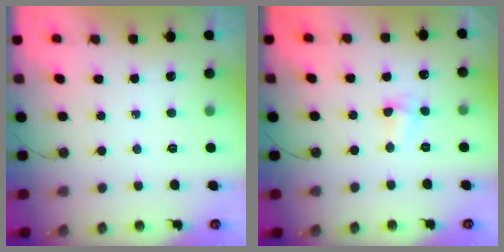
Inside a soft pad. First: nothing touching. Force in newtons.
{"total": 2.6, "press": 2.5, "slide": 0.6}